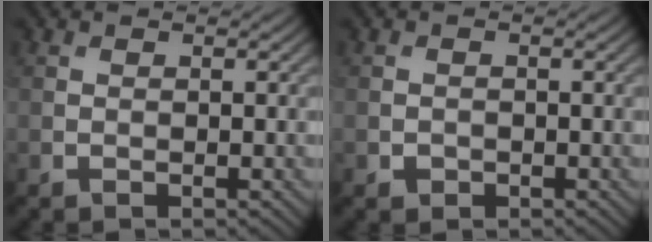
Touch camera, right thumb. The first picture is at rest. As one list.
[{"total": 0.9, "force": [-0.5, 0.7, 0.2], "torque": [0.000, -0.002, -0.011]}]